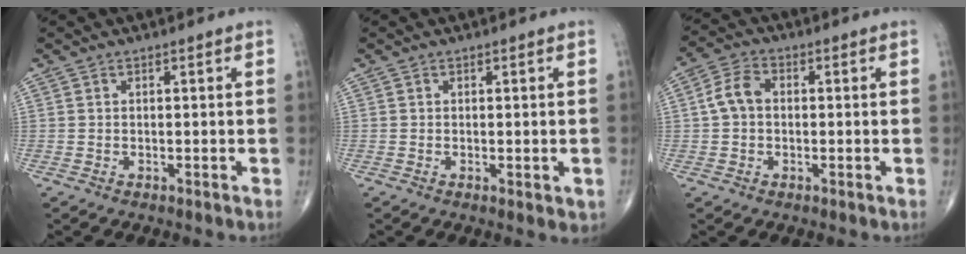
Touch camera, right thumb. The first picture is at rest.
{"total": 2.3, "force": [-0.5, 0.9, 2.0], "torque": [-0.021, -0.005, -0.007]}
{"total": 5.4, "force": [0.1, 3.9, 3.7], "torque": [-0.069, 0.019, -0.007]}